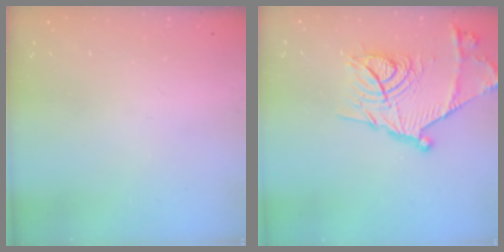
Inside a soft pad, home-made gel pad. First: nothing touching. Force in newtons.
{"total": 19.6, "press": 19.6, "slide": 0.6}